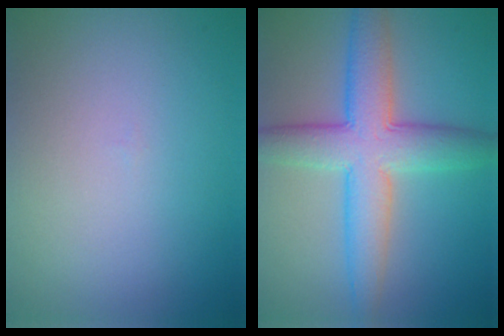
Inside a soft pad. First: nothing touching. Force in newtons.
{"total": 7.3, "press": 7.3, "slide": 0.2}